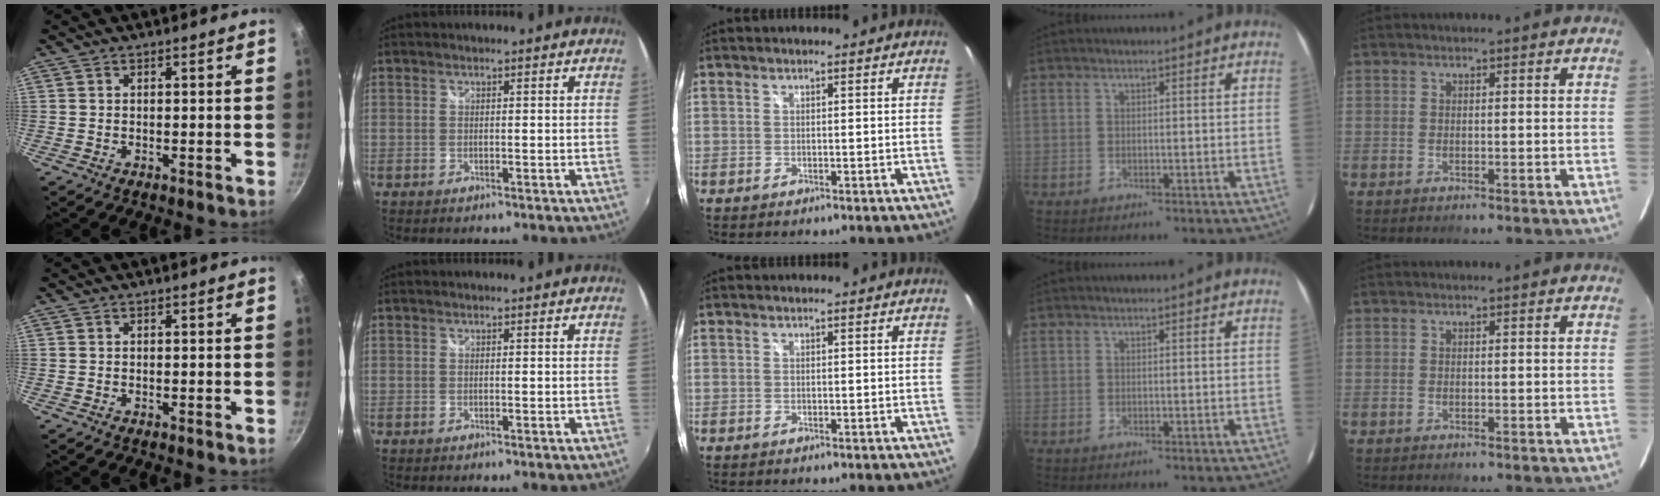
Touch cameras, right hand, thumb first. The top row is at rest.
{}